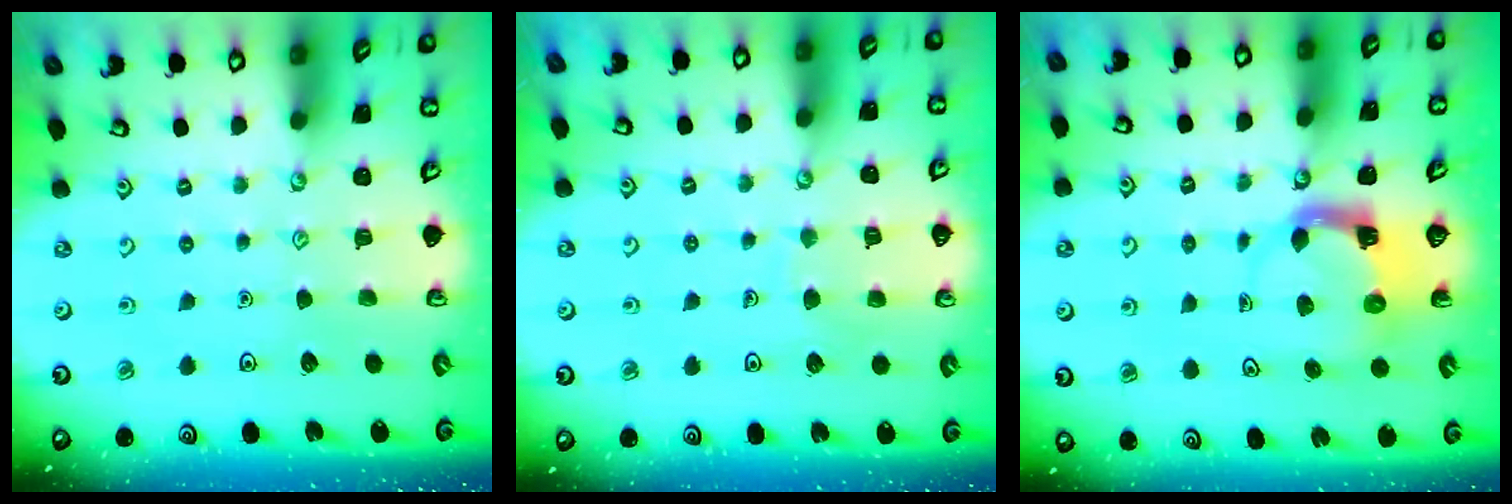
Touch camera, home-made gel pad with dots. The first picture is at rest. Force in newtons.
{"total": 5.6, "press": 5.5, "slide": 0.5}
{"total": 4.0, "press": 3.9, "slide": 0.6}